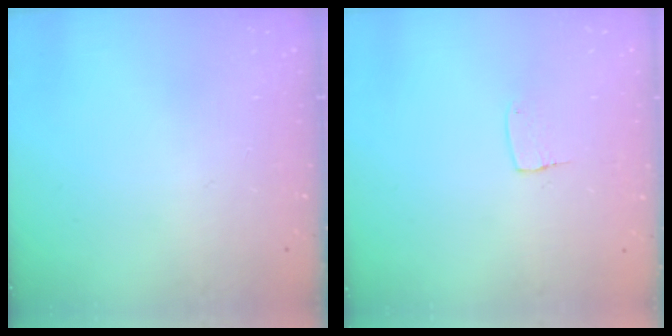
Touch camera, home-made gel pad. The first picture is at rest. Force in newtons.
{"total": 4.3, "press": 4.3, "slide": 0.4}